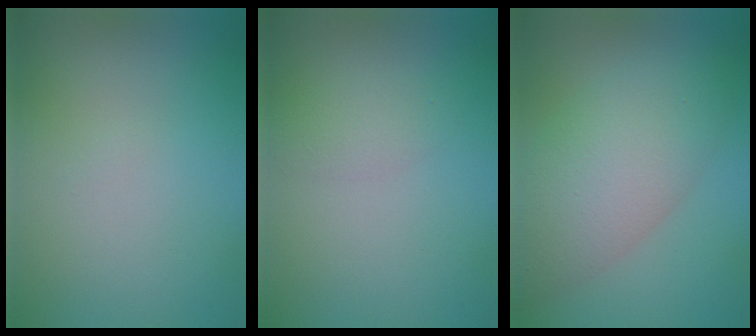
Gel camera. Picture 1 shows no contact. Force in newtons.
{"total": 1.6, "press": 1.6, "slide": 0.1}
{"total": 8.0, "press": 8.0, "slide": 0.2}